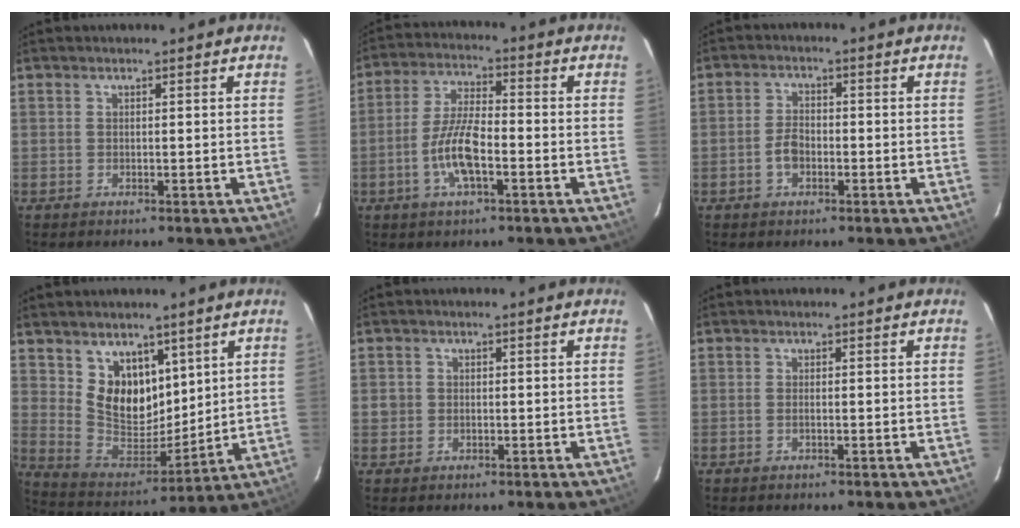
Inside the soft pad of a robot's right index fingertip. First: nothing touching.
{"total": 9.0, "force": [-3.3, 2.7, 7.9], "torque": [-0.163, 0.003, -0.063]}
{"total": 3.8, "force": [-1.5, 2.3, 2.5], "torque": [-0.054, 0.006, -0.027]}
{"total": 12.2, "force": [6.5, 8.3, 6.1], "torque": [-0.107, -0.006, 0.138]}
{"total": 2.0, "force": [-0.3, 1.9, 0.4], "torque": [-0.007, 0.001, -0.006]}
{"total": 0.8, "force": [-0.3, 0.1, 0.7], "torque": [-0.015, 0.001, -0.006]}